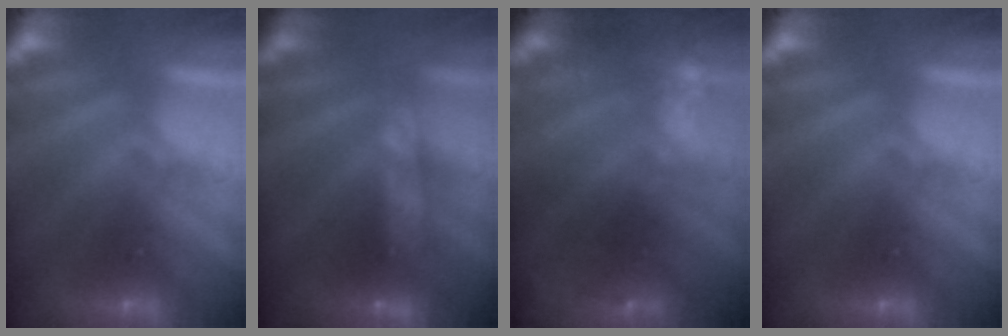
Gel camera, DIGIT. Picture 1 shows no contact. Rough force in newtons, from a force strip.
{"total": 8.5}
{"total": 7.5}
{"total": 0.0}